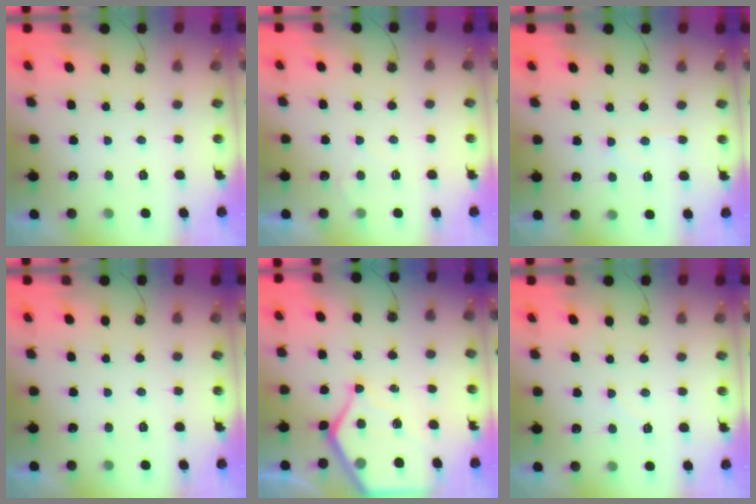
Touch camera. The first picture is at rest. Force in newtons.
{"total": 4.2, "press": 4.1, "slide": 0.5}
{"total": 5.8, "press": 5.8, "slide": 0.7}
{"total": 0.0}
{"total": 12.3, "press": 12.2, "slide": 1.2}
{"total": 7.3, "press": 7.3, "slide": 0.5}